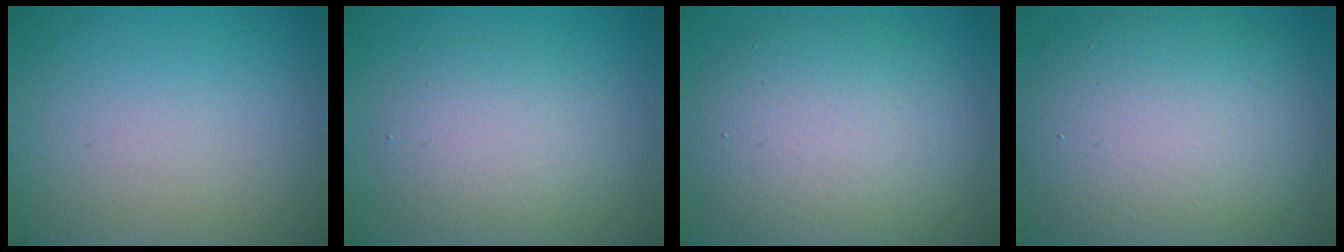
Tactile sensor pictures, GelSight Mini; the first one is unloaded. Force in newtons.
{"total": 4.2, "press": 4.2, "slide": 0.3}
{"total": 8.5, "press": 8.4, "slide": 0.9}
{"total": 11.6, "press": 11.5, "slide": 0.6}